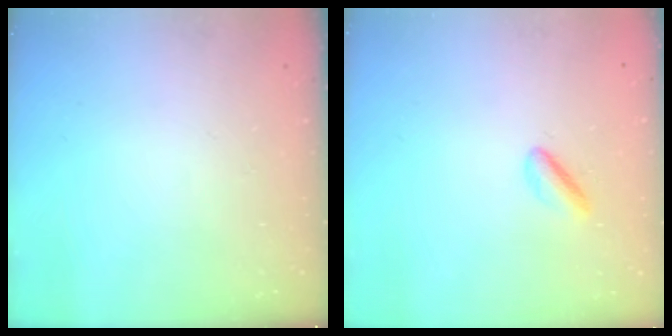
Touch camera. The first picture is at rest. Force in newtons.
{"total": 2.5, "press": 2.5, "slide": 0.3}